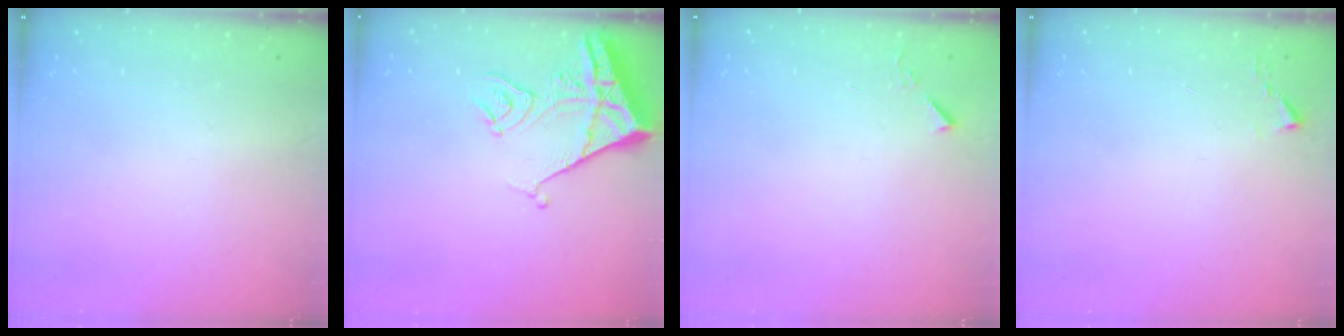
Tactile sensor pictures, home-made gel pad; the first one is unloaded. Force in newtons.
{"total": 10.5, "press": 10.5, "slide": 1.2}
{"total": 3.2, "press": 3.2, "slide": 0.5}
{"total": 2.4, "press": 2.4, "slide": 0.3}